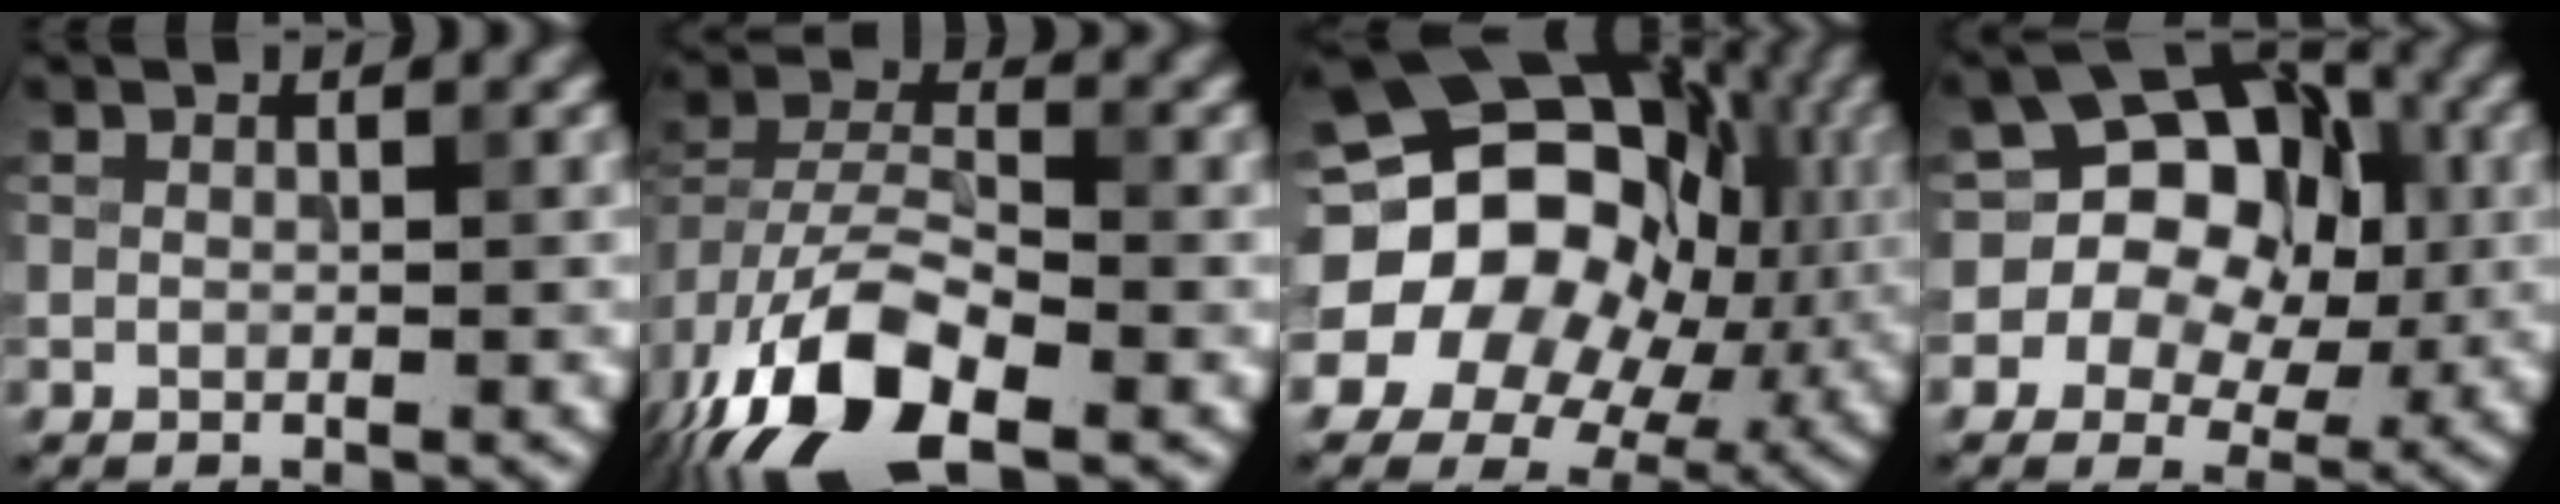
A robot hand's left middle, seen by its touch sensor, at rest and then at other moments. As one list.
[{"total": 12.5, "force": [-6.4, 6.1, 9.0], "torque": [-0.178, -0.015, -0.121]}, {"total": 19.7, "force": [1.1, 16.5, 10.7], "torque": [-0.189, 0.017, -0.004]}, {"total": 11.2, "force": [1.2, 9.2, 6.3], "torque": [-0.078, 0.042, -0.015]}]